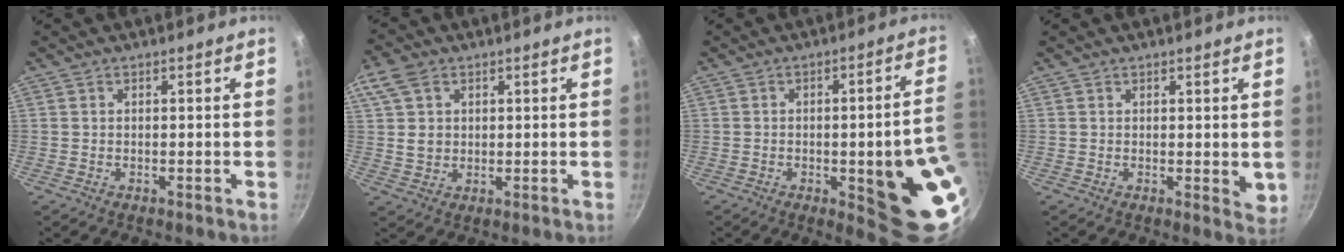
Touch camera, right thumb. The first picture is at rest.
{"total": 7.1, "force": [2.6, 5.3, 3.9], "torque": [-0.062, -0.005, 0.044]}
{"total": 18.0, "force": [-3.5, 4.8, 17.0], "torque": [-0.161, 0.016, -0.042]}
{"total": 3.1, "force": [1.4, 1.3, 2.5], "torque": [-0.028, -0.004, 0.021]}